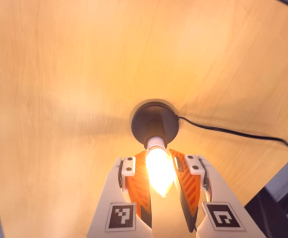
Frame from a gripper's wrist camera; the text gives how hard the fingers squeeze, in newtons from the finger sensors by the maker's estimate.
{"total": 13.1, "left": 11.9, "right": 14.3}